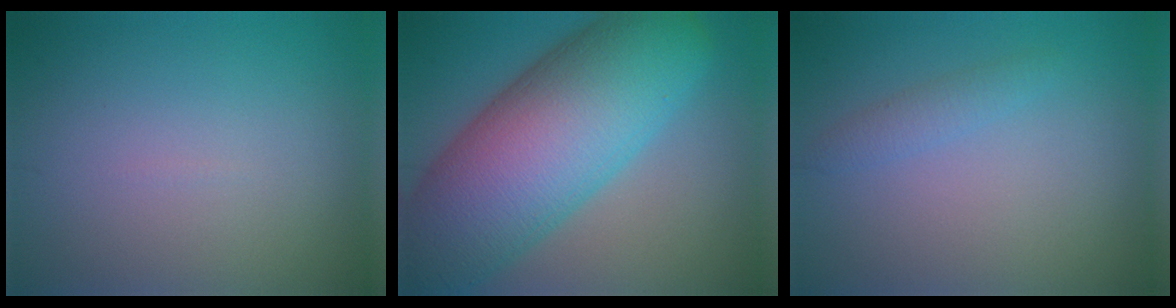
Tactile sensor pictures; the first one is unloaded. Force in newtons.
{"total": 16.0, "press": 16.0, "slide": 0.6}
{"total": 1.3, "press": 1.3, "slide": 0.1}